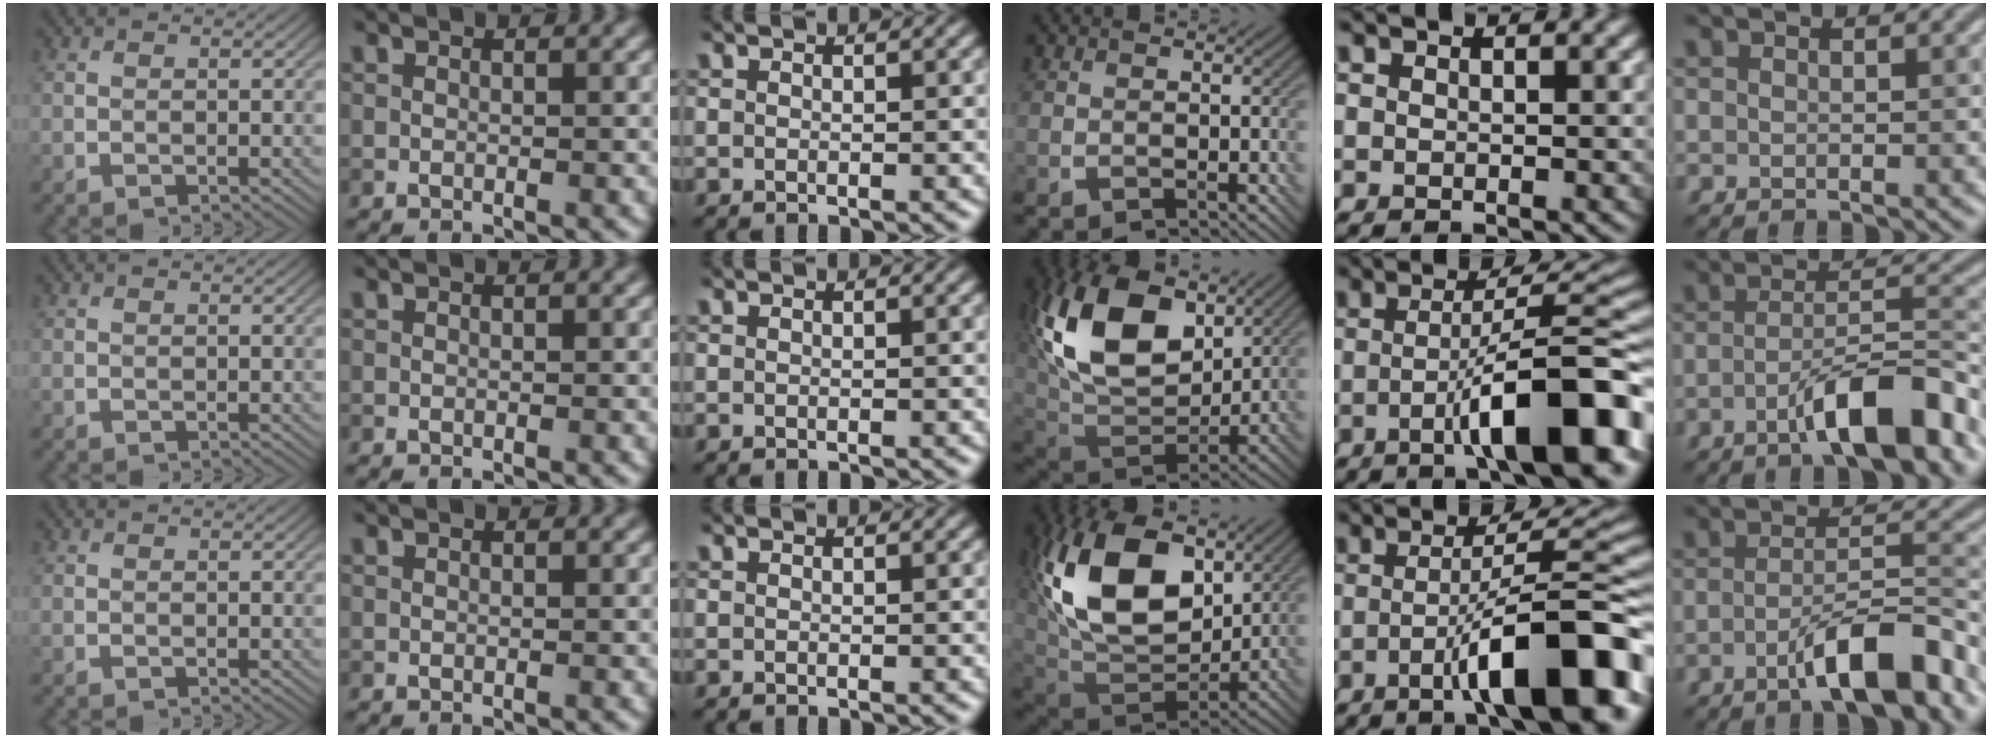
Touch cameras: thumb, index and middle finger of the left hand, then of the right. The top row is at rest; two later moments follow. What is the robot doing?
{"motion": "insert", "object": "bottle cap"}